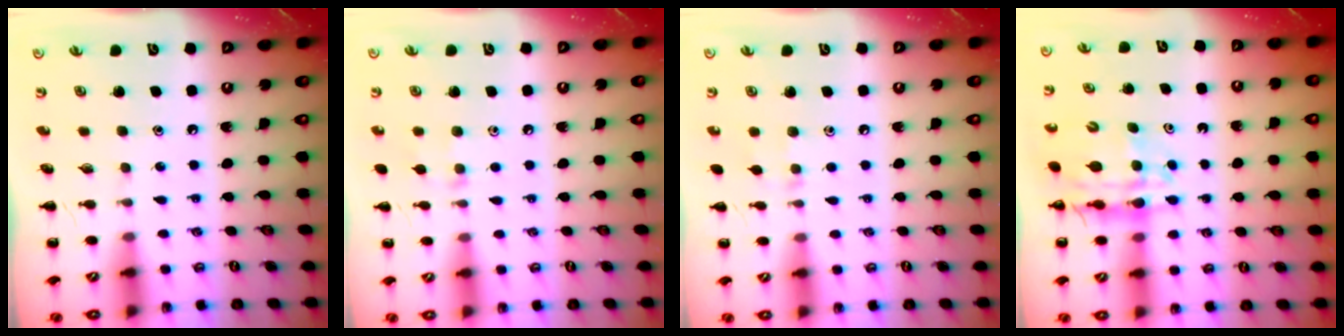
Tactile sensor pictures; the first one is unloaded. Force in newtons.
{"total": 6.2, "press": 6.0, "slide": 1.8}
{"total": 5.6, "press": 5.3, "slide": 1.9}
{"total": 10.7, "press": 10.2, "slide": 3.4}